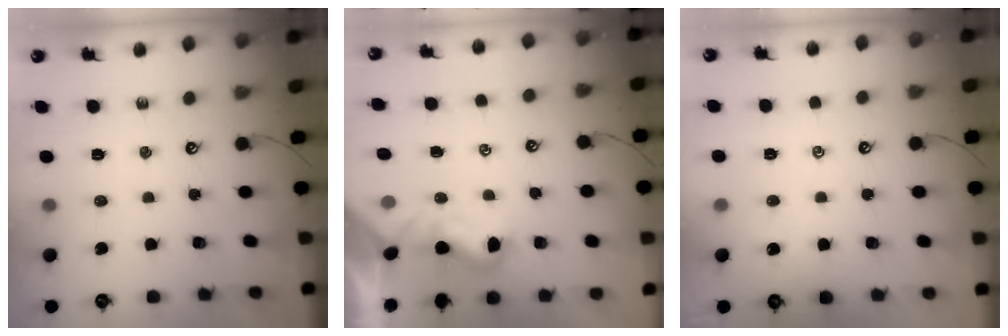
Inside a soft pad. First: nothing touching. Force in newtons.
{"total": 1.5, "press": 1.4, "slide": 0.5}
{"total": 3.1, "press": 3.1, "slide": 0.1}